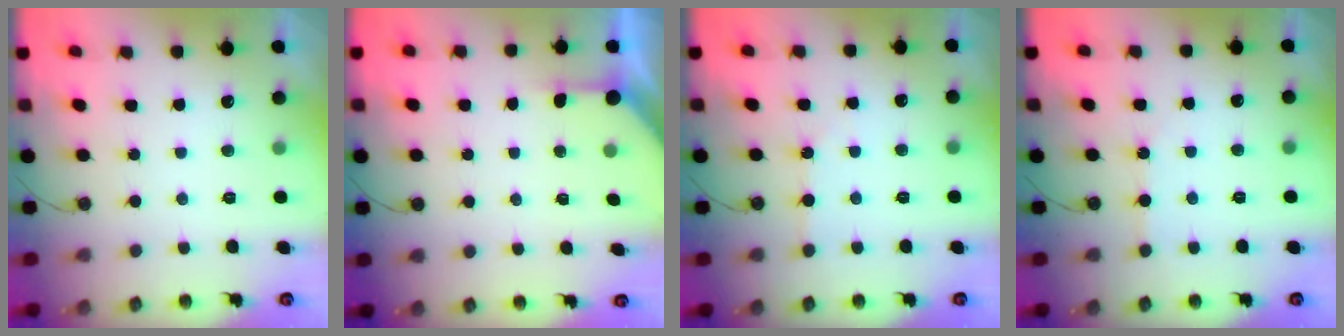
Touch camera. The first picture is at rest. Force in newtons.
{"total": 2.6, "press": 2.6, "slide": 0.4}
{"total": 1.9, "press": 1.8, "slide": 0.4}
{"total": 2.5, "press": 2.5, "slide": 0.4}